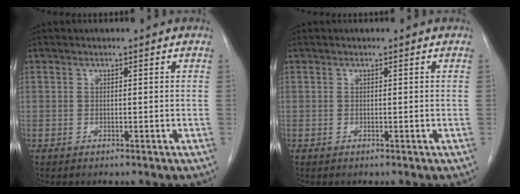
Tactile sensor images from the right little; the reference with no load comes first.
{"total": 0.0}